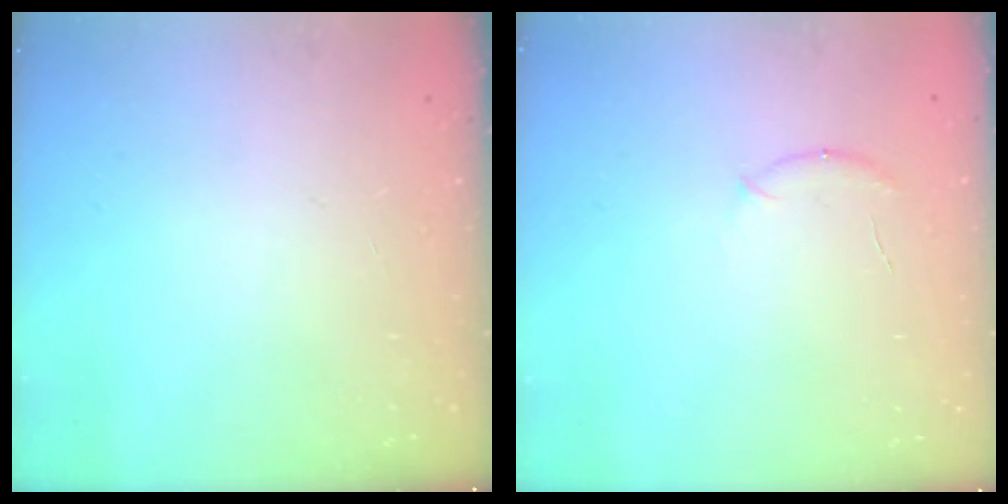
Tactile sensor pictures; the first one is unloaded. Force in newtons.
{"total": 6.3, "press": 6.1, "slide": 1.8}